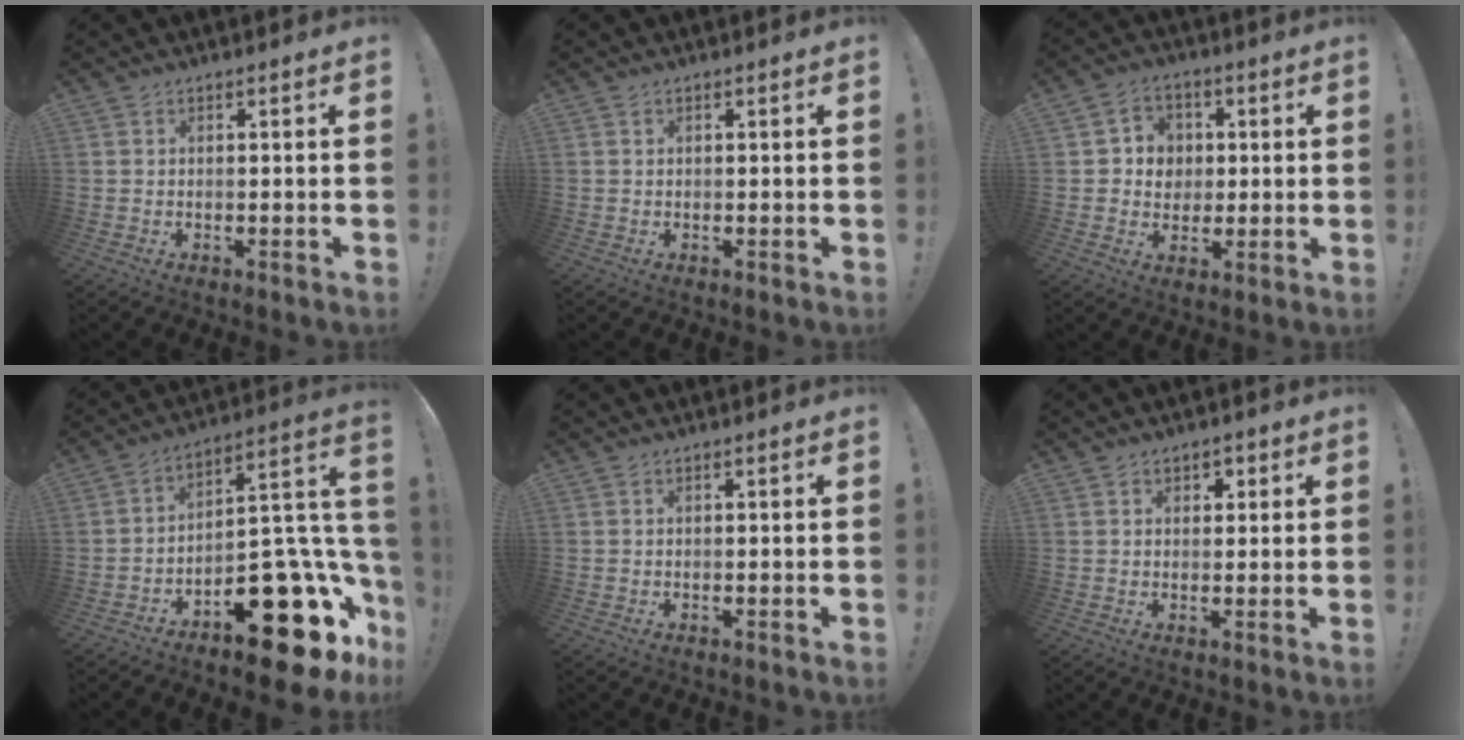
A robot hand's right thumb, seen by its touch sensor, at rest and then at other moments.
{"total": 0.6, "force": [0.1, 0.6, -0.1], "torque": [0.006, 0.000, 0.001]}
{"total": 7.2, "force": [0.8, 7.0, 1.6], "torque": [-0.024, -0.003, 0.020]}
{"total": 22.7, "force": [-12.4, 9.9, 16.3], "torque": [-0.161, 0.068, -0.190]}
{"total": 0.0}
{"total": 2.2, "force": [0.9, 1.9, 0.6], "torque": [0.001, -0.002, 0.012]}